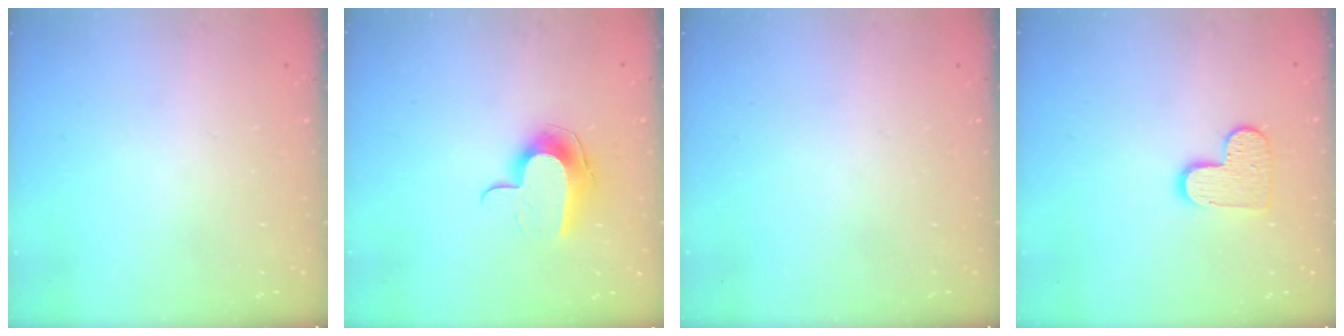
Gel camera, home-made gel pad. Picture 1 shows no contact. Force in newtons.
{"total": 10.2, "press": 10.2, "slide": 0.2}
{"total": 0.0}
{"total": 9.2, "press": 9.2, "slide": 0.2}